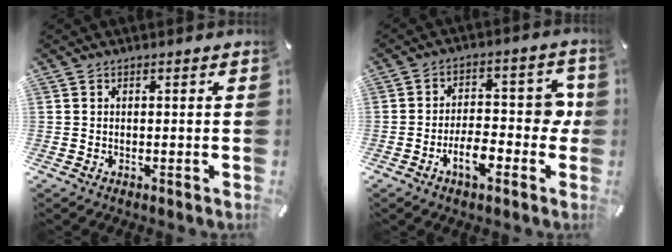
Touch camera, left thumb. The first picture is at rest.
{"total": 10.6, "force": [-3.0, 6.2, 8.1], "torque": [-0.115, 0.018, -0.050]}